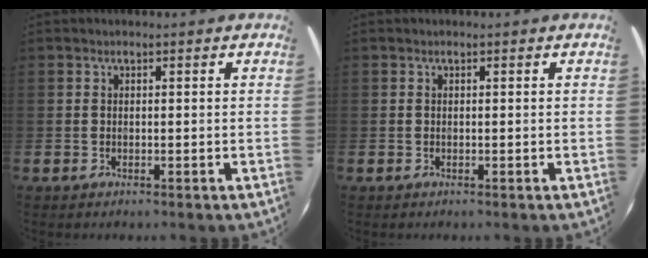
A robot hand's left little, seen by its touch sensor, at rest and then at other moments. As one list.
[{"total": 0.0}]